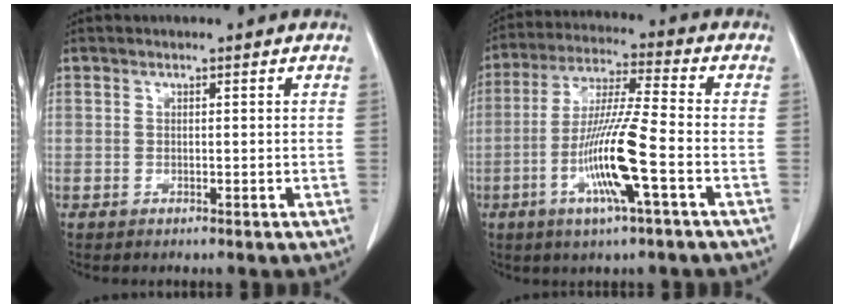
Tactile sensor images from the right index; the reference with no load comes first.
{"total": 12.4, "force": [-4.0, -0.1, 11.7], "torque": [-0.233, -0.009, -0.079]}